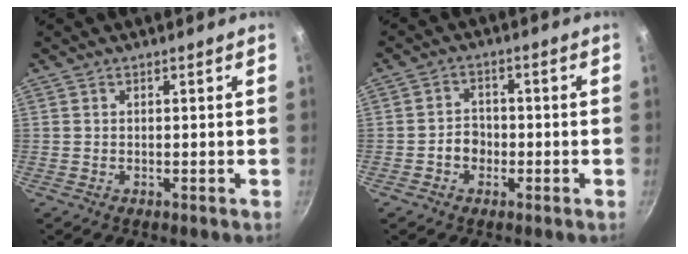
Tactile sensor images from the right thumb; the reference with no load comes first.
{"total": 3.8, "force": [-1.4, 3.1, 1.8], "torque": [-0.005, 0.018, -0.025]}